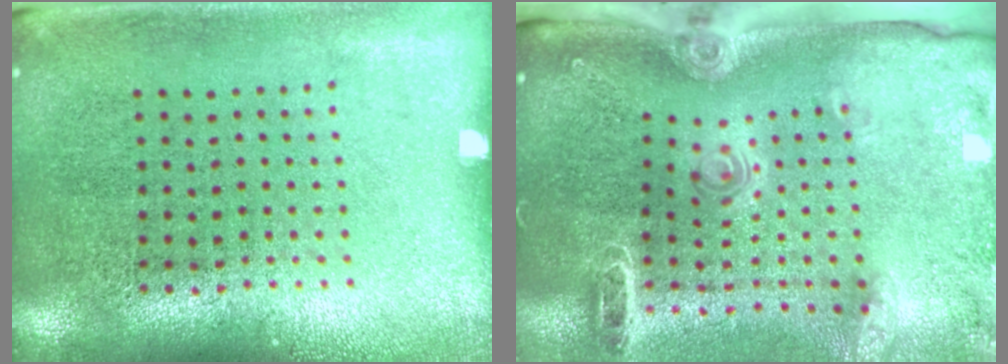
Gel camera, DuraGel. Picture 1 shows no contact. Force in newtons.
{"total": 2.5, "press": 2.0, "slide": 1.5}